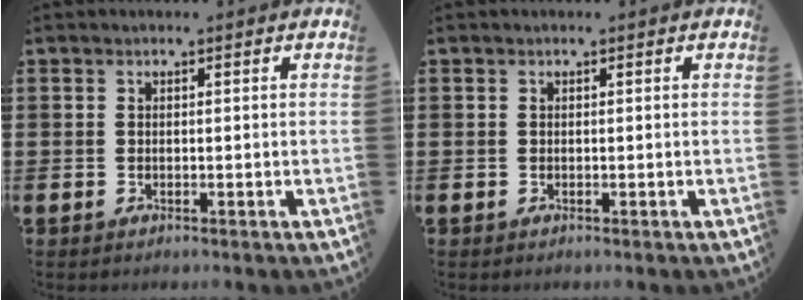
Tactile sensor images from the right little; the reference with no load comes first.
{"total": 0.0}